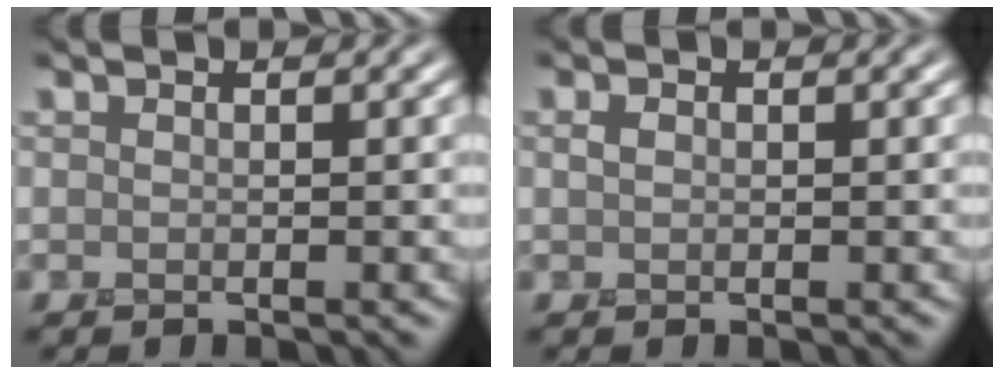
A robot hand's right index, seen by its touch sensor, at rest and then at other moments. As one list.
[{"total": 0.6, "force": [-0.1, 0.4, 0.4], "torque": [-0.010, 0.000, -0.005]}]